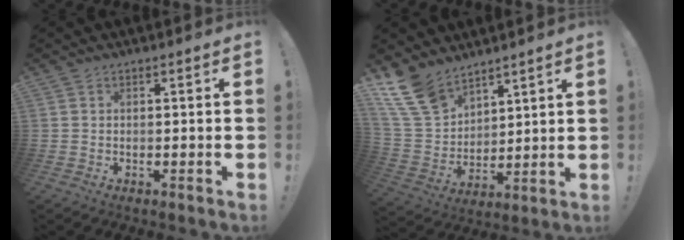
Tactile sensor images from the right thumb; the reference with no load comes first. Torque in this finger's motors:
{"motor_torque": [0.25, 0.54, 0.81, 0.79, 0.02]}